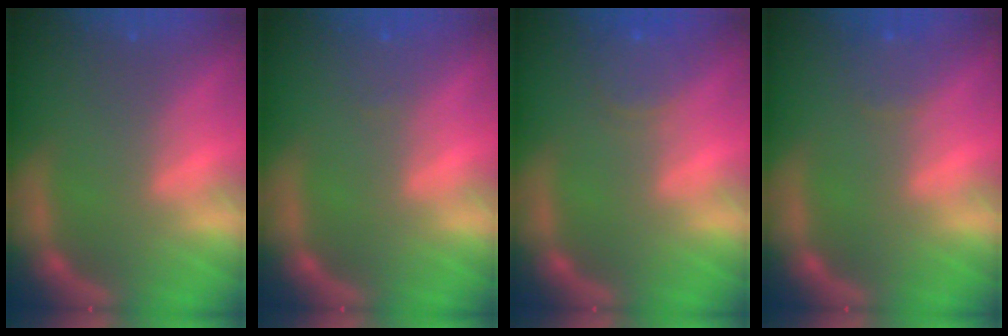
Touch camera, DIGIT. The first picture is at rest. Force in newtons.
{"total": 1.0}
{"total": 3.0}
{"total": 1.9}